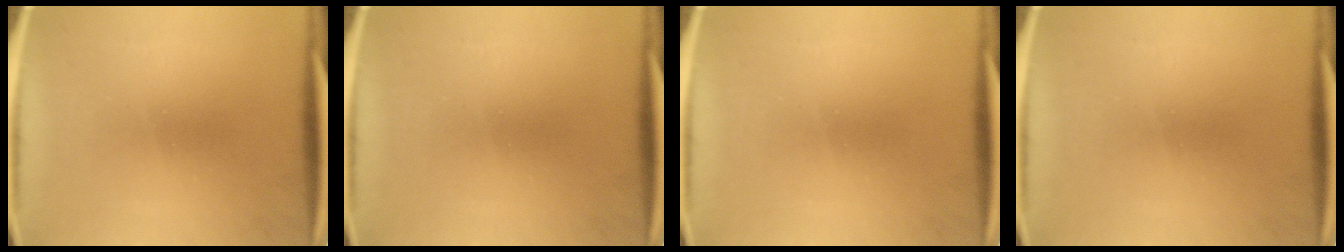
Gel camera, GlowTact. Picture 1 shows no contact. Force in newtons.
{"total": 0.0}
{"total": 0.0}
{"total": 0.0}